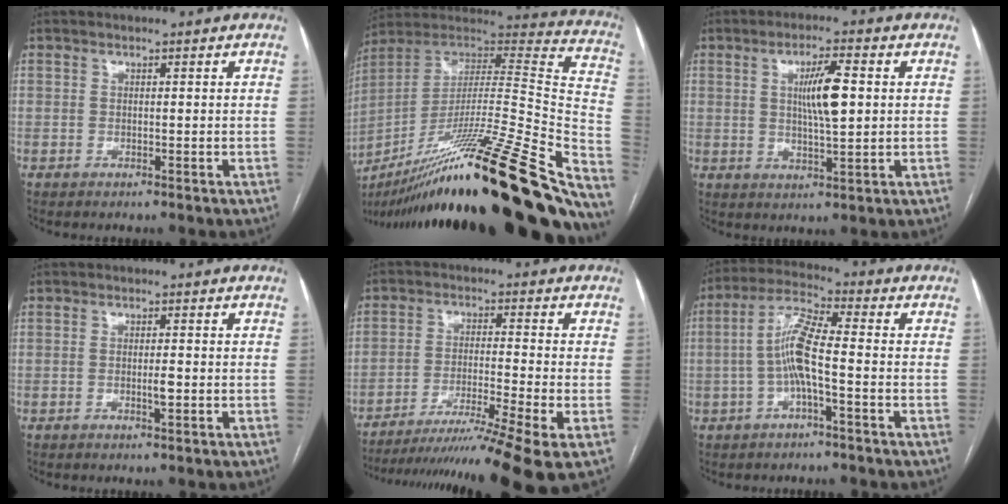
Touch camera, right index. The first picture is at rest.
{"total": 44.3, "force": [-31.8, 3.0, 30.7], "torque": [-0.398, -0.066, -0.484]}
{"total": 7.1, "force": [1.2, 1.0, 6.9], "torque": [-0.121, 0.003, 0.023]}
{"total": 1.6, "force": [-0.3, 0.2, 1.5], "torque": [-0.027, 0.000, -0.003]}
{"total": 15.2, "force": [-11.5, -2.0, 9.7], "torque": [-0.148, -0.029, -0.189]}
{"total": 7.9, "force": [-1.4, 1.0, 7.7], "torque": [-0.159, 0.017, -0.031]}